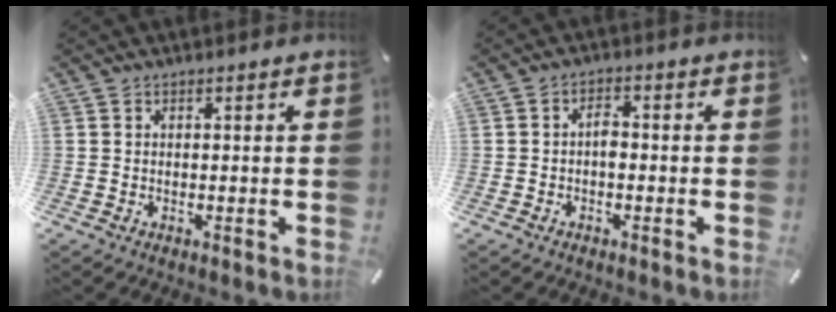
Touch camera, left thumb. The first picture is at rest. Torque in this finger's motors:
{"motor_torque": [0.08, 0.95, -0.02, 0.03, 0.16]}